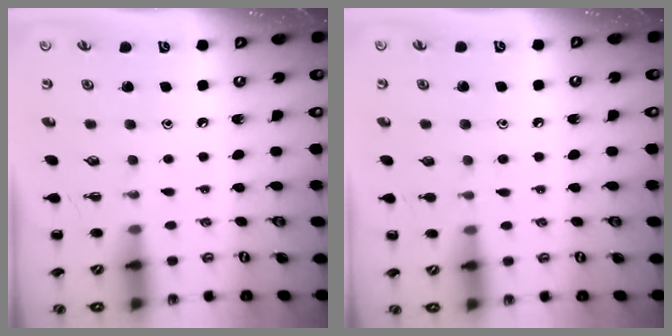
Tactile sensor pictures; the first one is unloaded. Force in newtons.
{"total": 5.4, "press": 5.2, "slide": 1.6}